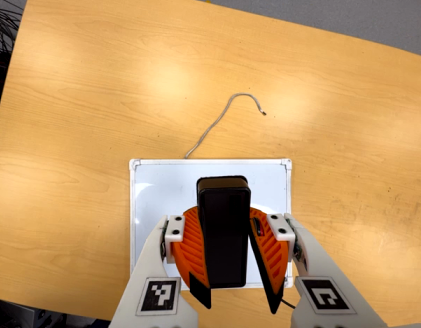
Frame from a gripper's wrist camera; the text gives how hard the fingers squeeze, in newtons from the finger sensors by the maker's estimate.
{"total": 10.3, "left": 10.3, "right": 10.3}